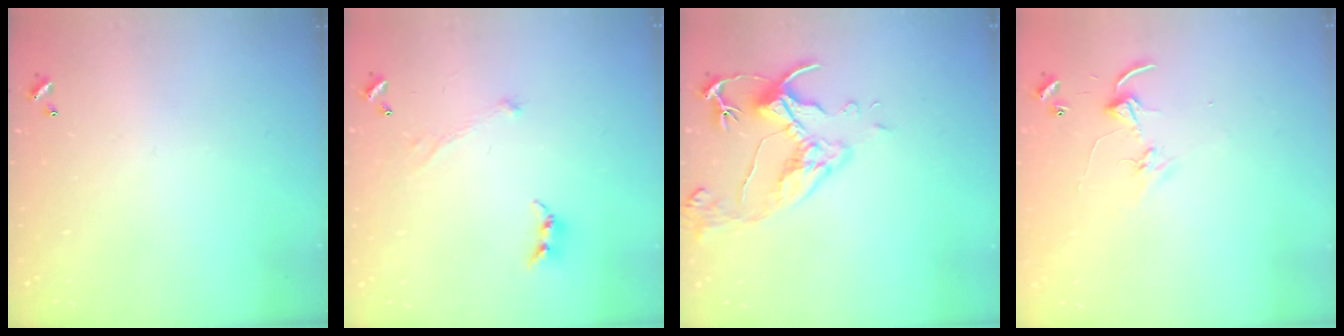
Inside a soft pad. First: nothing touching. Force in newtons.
{"total": 0.0}
{"total": 6.6, "press": 6.5, "slide": 1.2}
{"total": 4.4, "press": 4.4, "slide": 0.5}